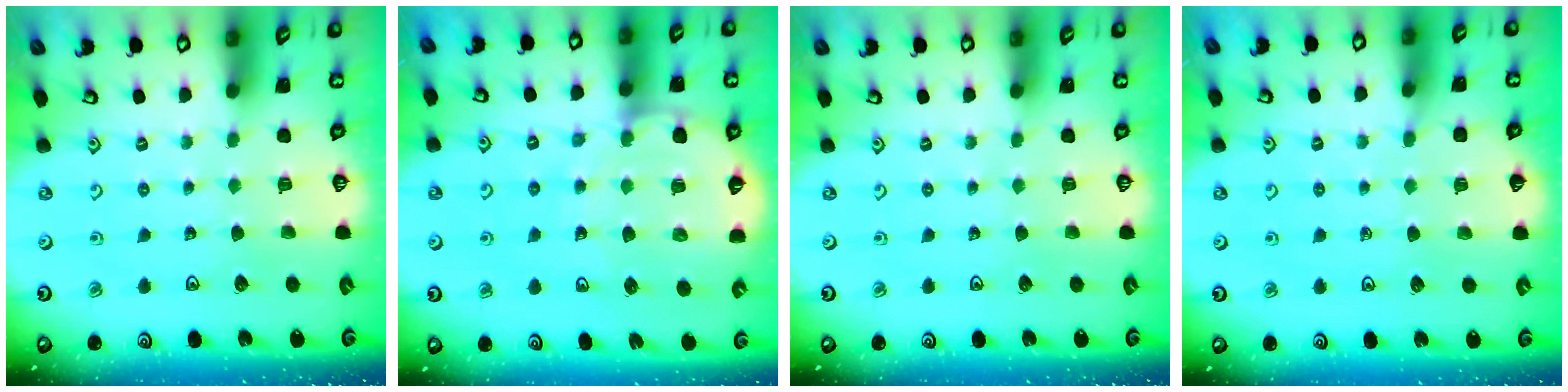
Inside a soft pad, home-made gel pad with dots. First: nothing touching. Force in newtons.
{"total": 8.6, "press": 8.1, "slide": 2.7}
{"total": 0.0}
{"total": 4.0, "press": 4.0, "slide": 0.6}